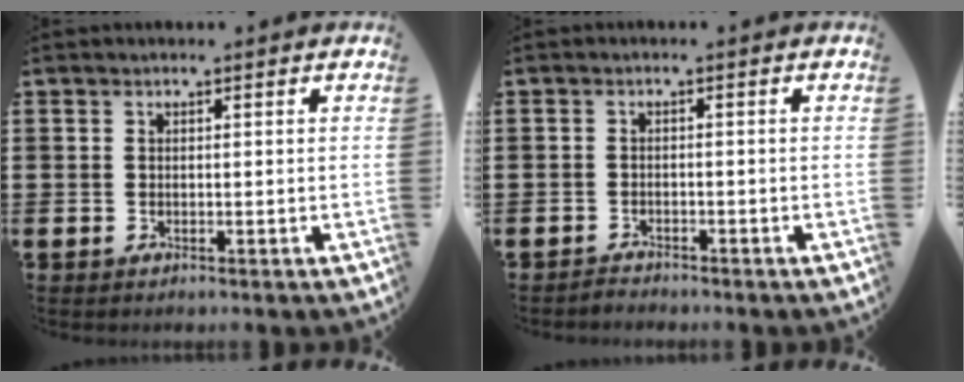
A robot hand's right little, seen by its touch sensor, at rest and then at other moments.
{"total": 1.2, "force": [-1.2, 0.1, -0.1], "torque": [-0.001, 0.003, -0.026]}